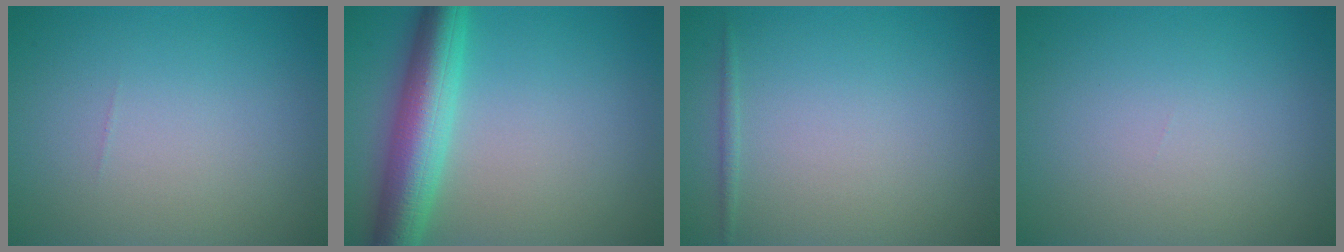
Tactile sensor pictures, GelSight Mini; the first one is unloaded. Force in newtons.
{"total": 6.8, "press": 6.8, "slide": 0.2}
{"total": 0.5, "press": 0.5, "slide": 0.1}
{"total": 0.0}